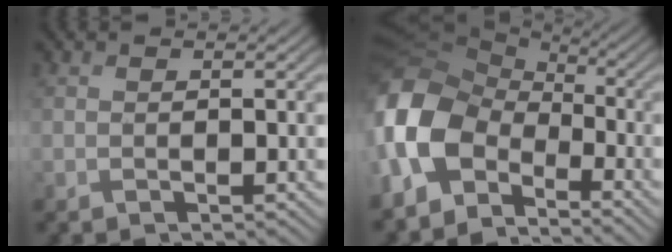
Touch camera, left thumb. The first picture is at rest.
{"total": 12.9, "force": [-4.1, 8.9, 8.4], "torque": [-0.231, -0.019, -0.088]}